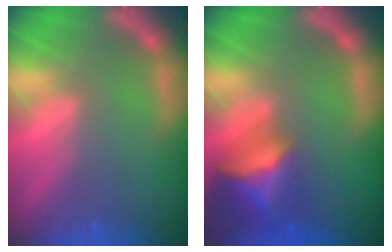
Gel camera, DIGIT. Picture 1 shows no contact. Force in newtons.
{"total": 7.0}